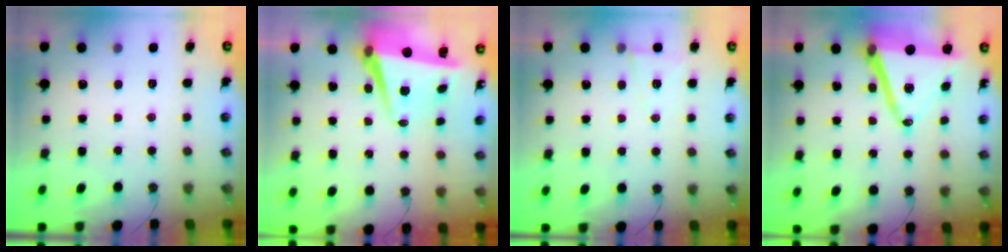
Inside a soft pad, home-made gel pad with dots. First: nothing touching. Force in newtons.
{"total": 7.6, "press": 7.5, "slide": 1.2}
{"total": 6.6, "press": 5.1, "slide": 4.2}
{"total": 15.2, "press": 14.7, "slide": 4.0}